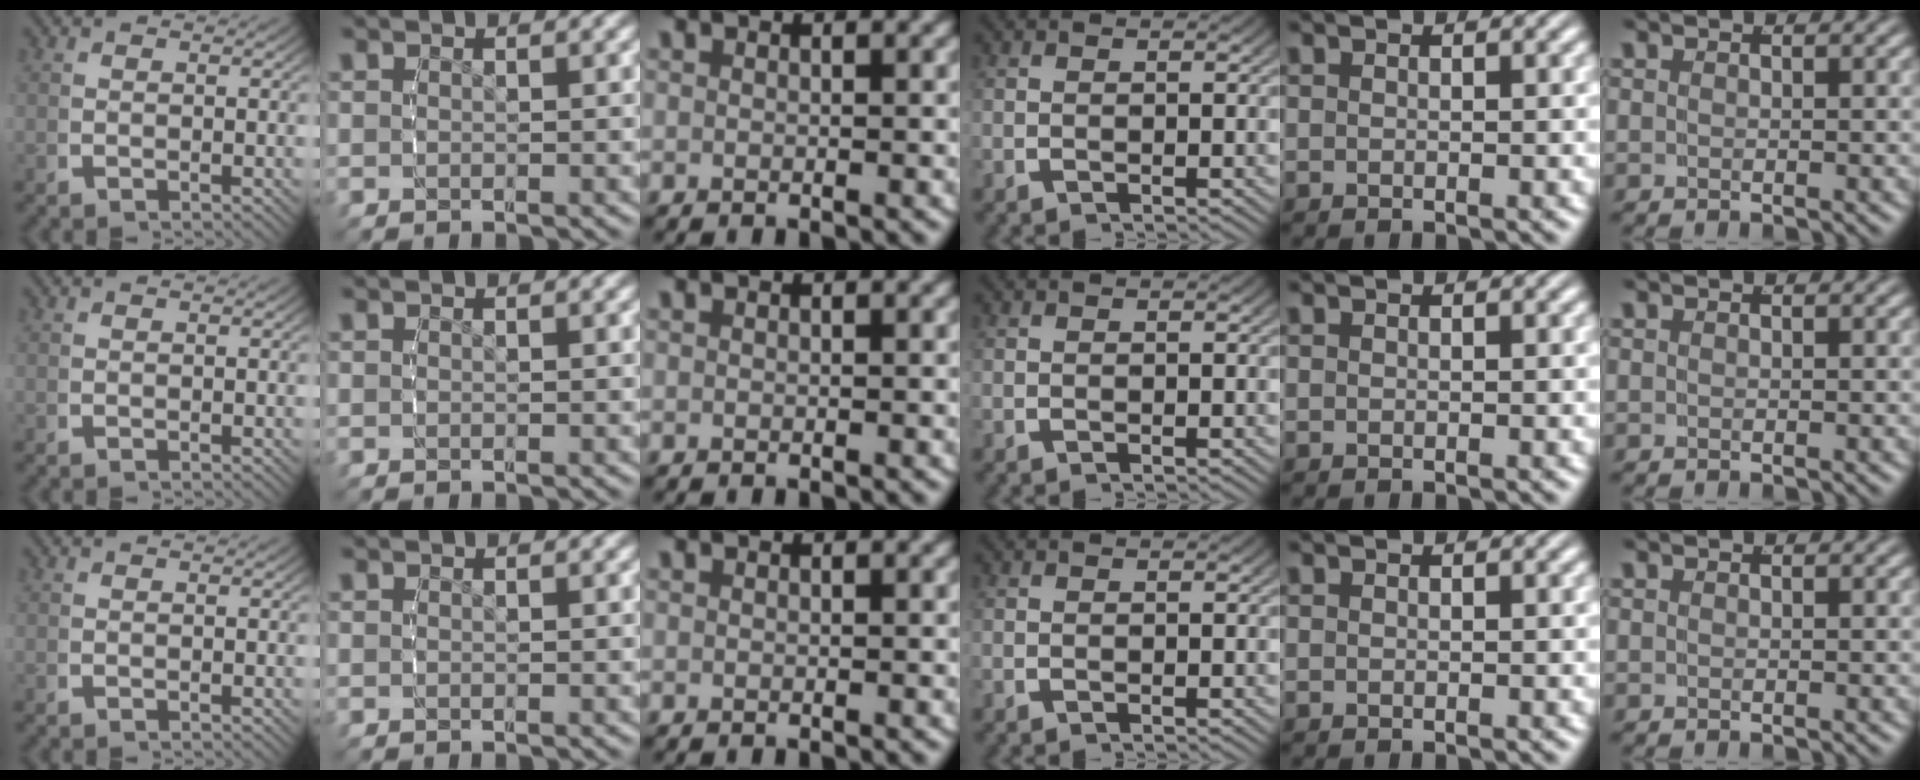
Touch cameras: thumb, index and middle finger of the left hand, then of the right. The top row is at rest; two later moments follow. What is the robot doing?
{"motion": "reach", "object": "router"}